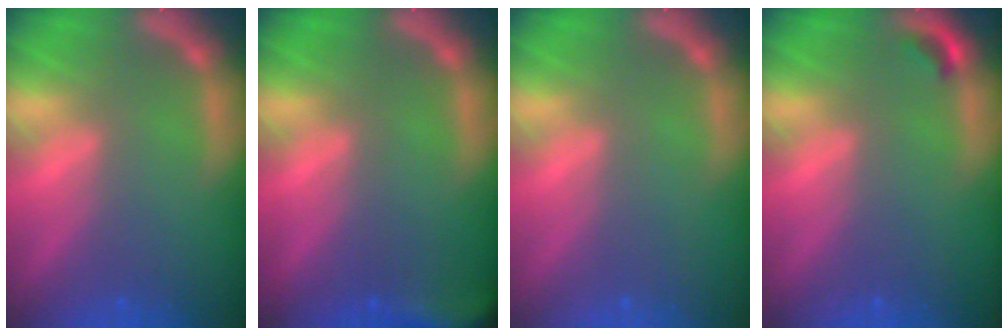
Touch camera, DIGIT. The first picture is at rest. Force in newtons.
{"total": 6.0}
{"total": 0.0}
{"total": 0.9}